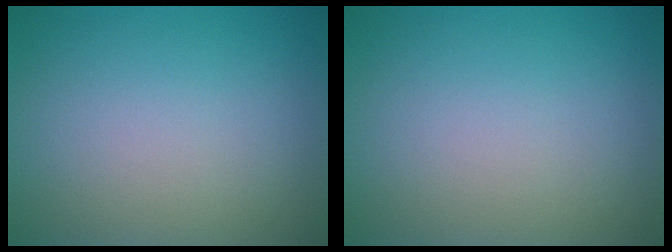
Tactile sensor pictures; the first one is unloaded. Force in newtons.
{"total": 0.0}